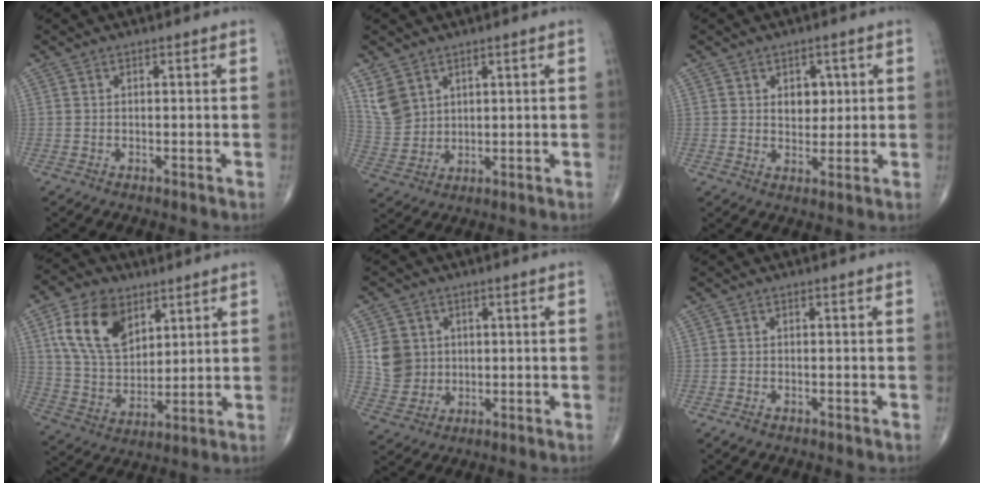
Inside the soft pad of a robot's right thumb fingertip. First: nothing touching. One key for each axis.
{"total": 6.0, "fx": 3.4, "fy": 4.3, "fz": 2.5, "tx": -0.041, "ty": -0.014, "tz": 0.081}
{"total": 4.3, "fx": 1.1, "fy": 3.2, "fz": 2.7, "tx": -0.012, "ty": -0.009, "tz": 0.016}
{"total": 15.2, "fx": 6.8, "fy": 9.7, "fz": 9.5, "tx": -0.153, "ty": -0.025, "tz": 0.137}
{"total": 7.4, "fx": 1.1, "fy": 6.8, "fz": 2.7, "tx": -0.025, "ty": -0.005, "tz": 0.025}
{"total": 1.3, "fx": -1.0, "fy": 0.6, "fz": 0.5, "tx": -0.015, "ty": 0.000, "tz": -0.018}